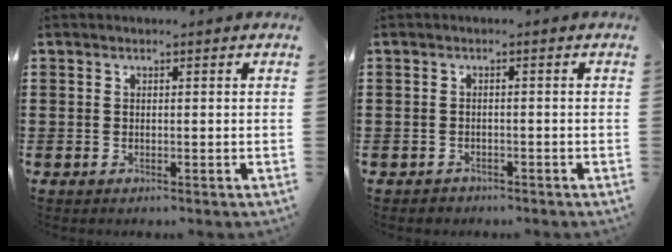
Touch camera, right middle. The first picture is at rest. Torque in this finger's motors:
{"motor_torque": [0.00, 0.00, -0.12, -0.01]}